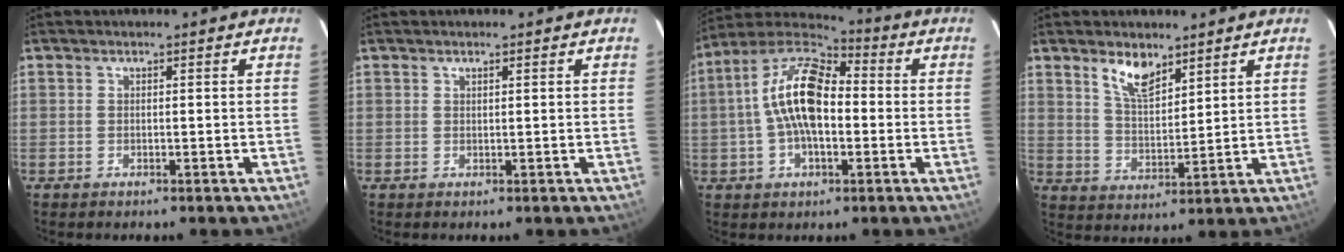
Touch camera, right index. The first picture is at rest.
{"total": 0.5, "force": [0.4, 0.0, 0.3], "torque": [-0.004, 0.001, 0.009]}
{"total": 14.4, "force": [-0.3, 7.0, 12.5], "torque": [-0.242, 0.019, -0.014]}
{"total": 7.0, "force": [4.9, 2.7, 4.2], "torque": [-0.074, 0.002, 0.095]}